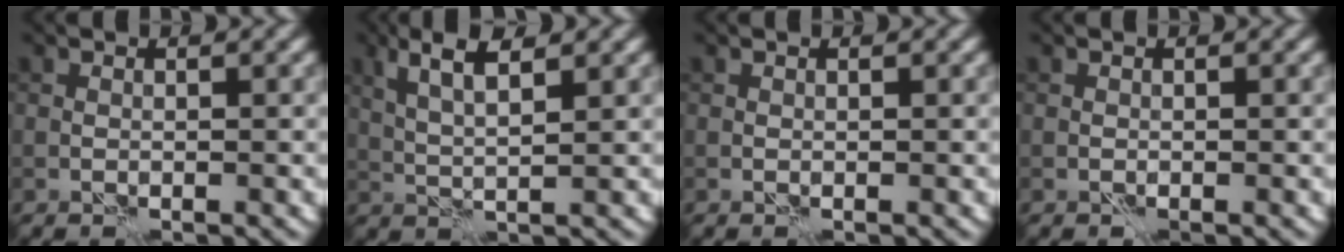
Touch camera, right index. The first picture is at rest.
{"total": 4.2, "force": [2.1, 0.9, 3.5], "torque": [-0.077, 0.003, 0.041]}
{"total": 0.0}
{"total": 0.0}